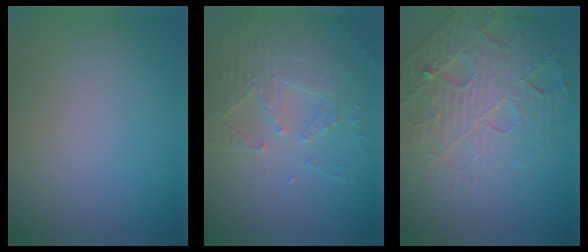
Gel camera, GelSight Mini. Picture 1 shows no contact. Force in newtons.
{"total": 4.6, "press": 3.6, "slide": 2.9}
{"total": 8.2, "press": 5.9, "slide": 5.7}